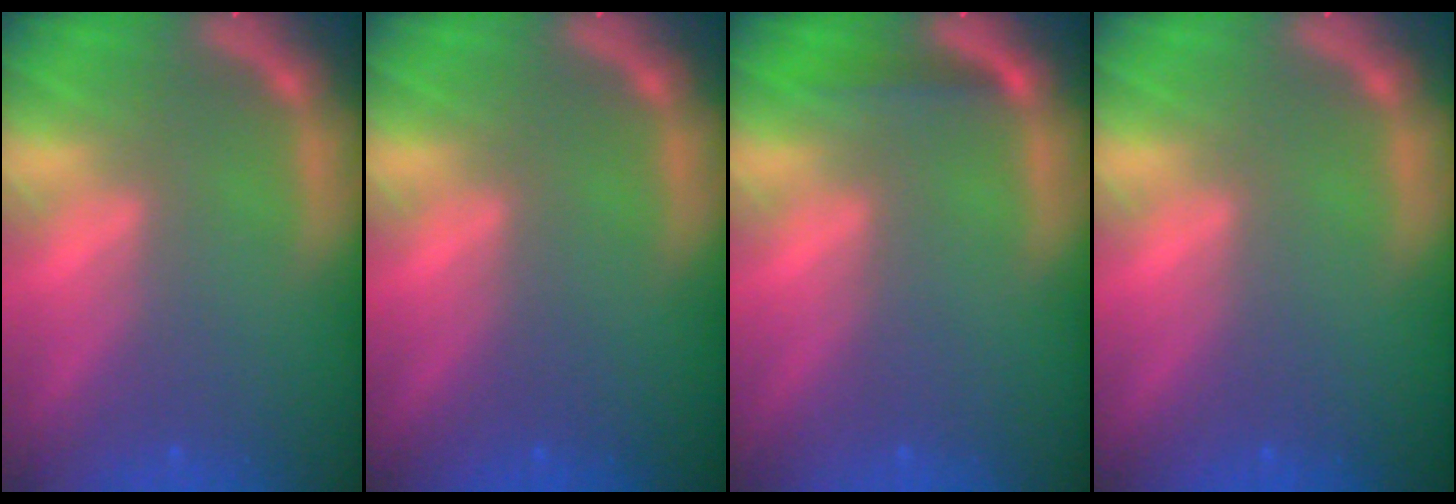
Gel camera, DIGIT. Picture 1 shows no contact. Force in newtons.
{"total": 0.0}
{"total": 1.4}
{"total": 0.0}